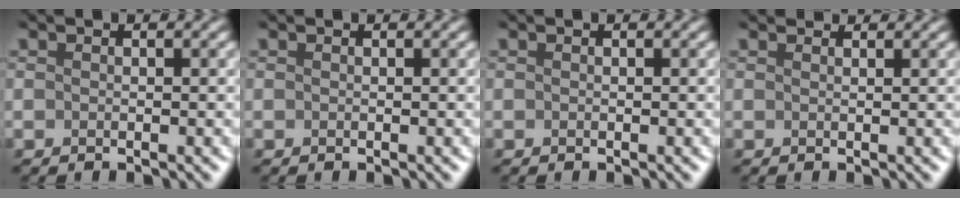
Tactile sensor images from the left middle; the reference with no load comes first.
{"total": 0.0}
{"total": 0.0}
{"total": 2.0, "force": [1.8, 0.5, 0.6], "torque": [-0.001, 0.015, 0.010]}